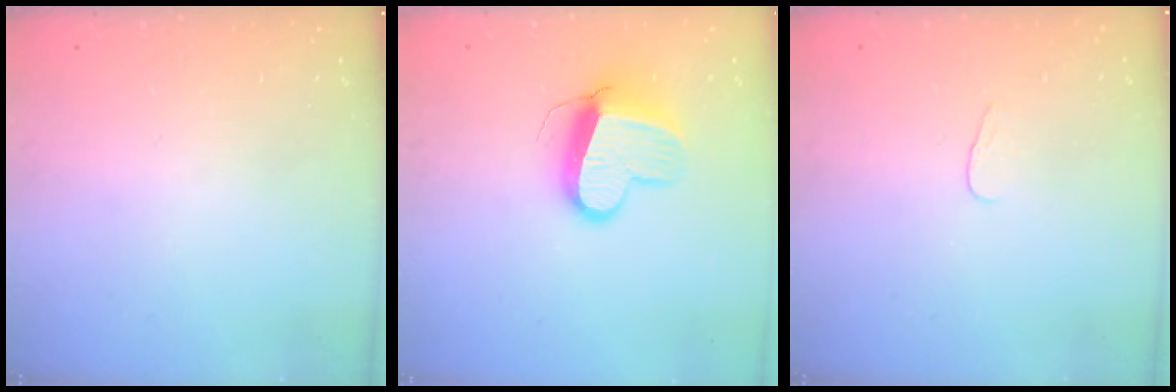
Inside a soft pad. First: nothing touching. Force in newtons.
{"total": 11.5, "press": 11.4, "slide": 1.3}
{"total": 2.8, "press": 2.8, "slide": 0.3}